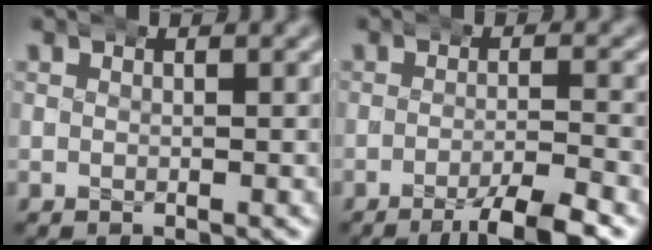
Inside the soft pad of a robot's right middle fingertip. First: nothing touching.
{"total": 4.8, "force": [-3.2, 0.4, 3.5], "torque": [-0.048, -0.002, -0.057]}